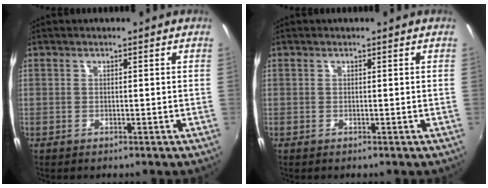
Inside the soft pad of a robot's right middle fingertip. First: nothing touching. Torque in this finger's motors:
{"motor_torque": [0.00, 0.00, 0.00, 0.00]}